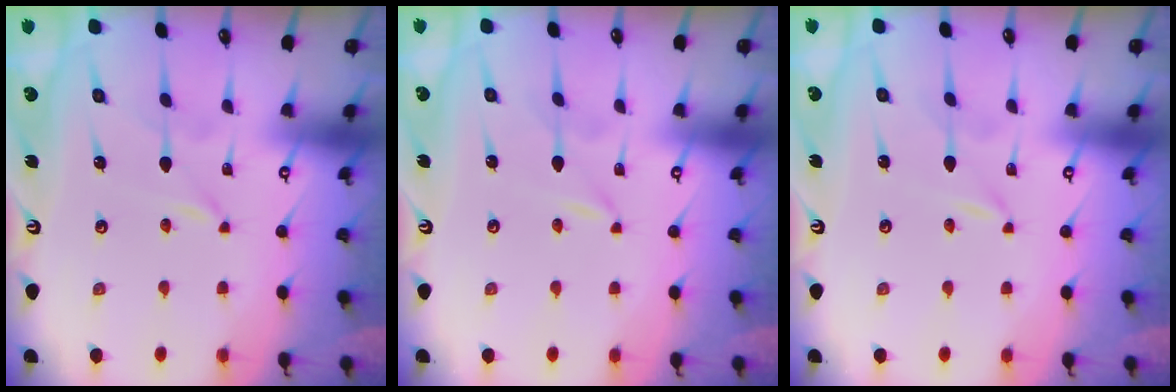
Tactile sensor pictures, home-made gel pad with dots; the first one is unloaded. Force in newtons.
{"total": 0.0}
{"total": 0.0}